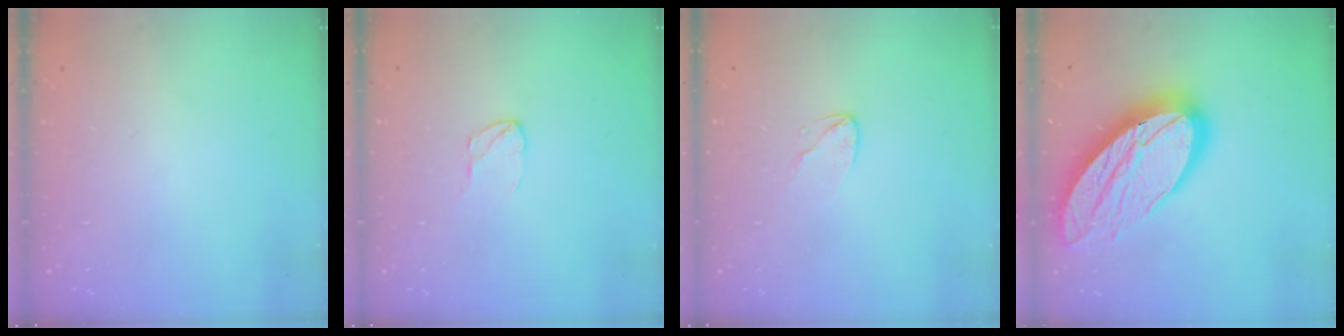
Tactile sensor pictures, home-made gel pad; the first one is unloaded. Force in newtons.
{"total": 3.9, "press": 3.9, "slide": 0.3}
{"total": 3.8, "press": 3.8, "slide": 0.4}
{"total": 26.8, "press": 26.7, "slide": 2.4}